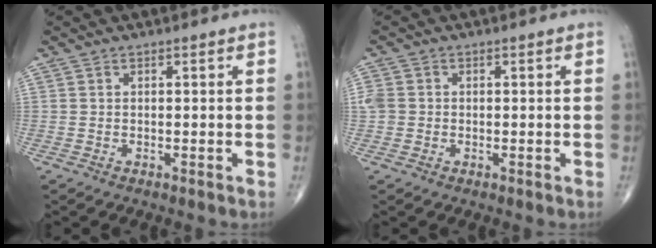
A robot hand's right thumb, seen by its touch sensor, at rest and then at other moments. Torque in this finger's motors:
{"motor_torque": [-0.04, -0.06, 0.30, 0.07, 0.00]}